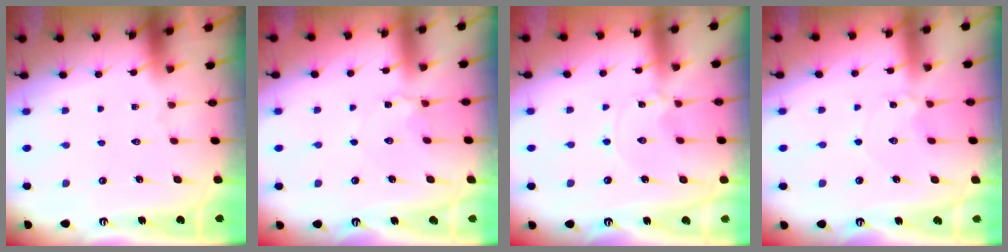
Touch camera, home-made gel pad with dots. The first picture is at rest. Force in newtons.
{"total": 3.8, "press": 3.8, "slide": 0.5}
{"total": 0.0}
{"total": 2.2, "press": 2.2, "slide": 0.2}